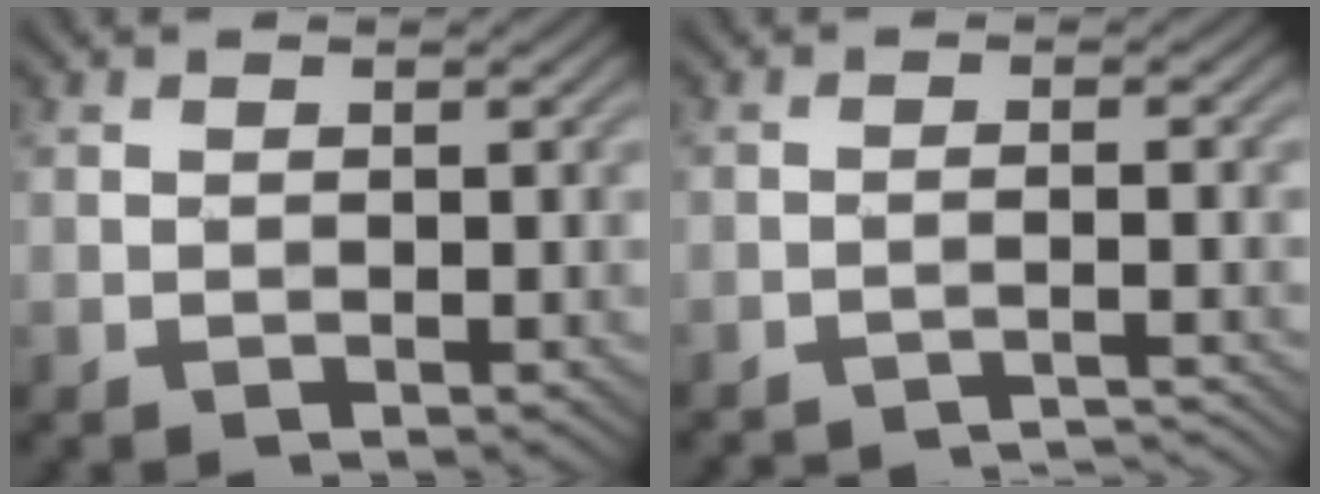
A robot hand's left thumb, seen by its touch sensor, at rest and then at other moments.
{"total": 3.7, "force": [-3.4, 0.3, 1.4], "torque": [-0.013, 0.008, -0.062]}